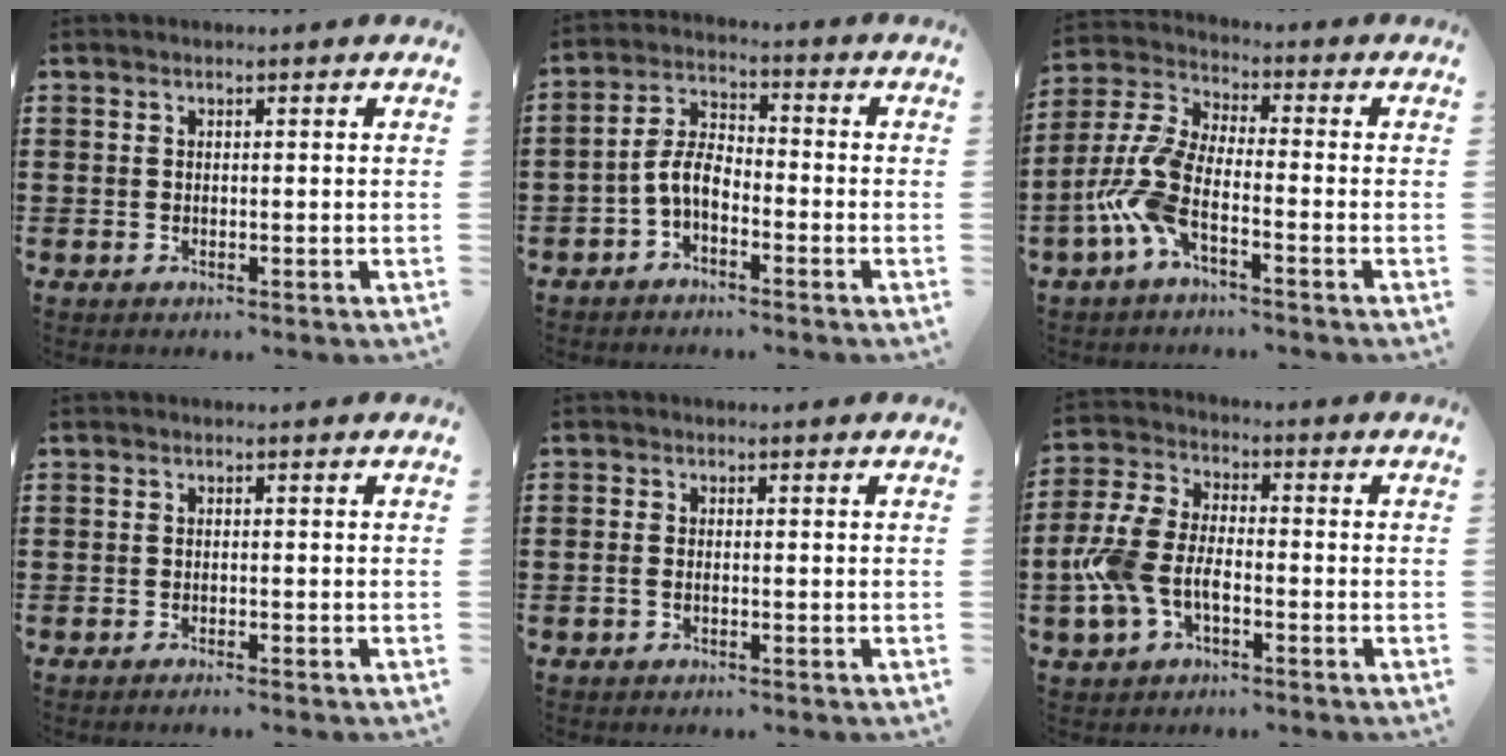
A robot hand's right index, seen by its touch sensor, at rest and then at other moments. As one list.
[{"total": 5.0, "force": [-2.6, 2.3, 3.6], "torque": [-0.096, 0.003, -0.058]}, {"total": 8.5, "force": [-4.3, 2.8, 6.8], "torque": [-0.187, -0.020, -0.092]}, {"total": 0.6, "force": [-0.6, -0.1, 0.1], "torque": [-0.003, -0.003, -0.011]}, {"total": 1.0, "force": [-0.5, 0.4, 0.7], "torque": [-0.016, -0.003, -0.008]}, {"total": 7.7, "force": [-2.5, 4.5, 5.7], "torque": [-0.157, -0.002, -0.058]}]